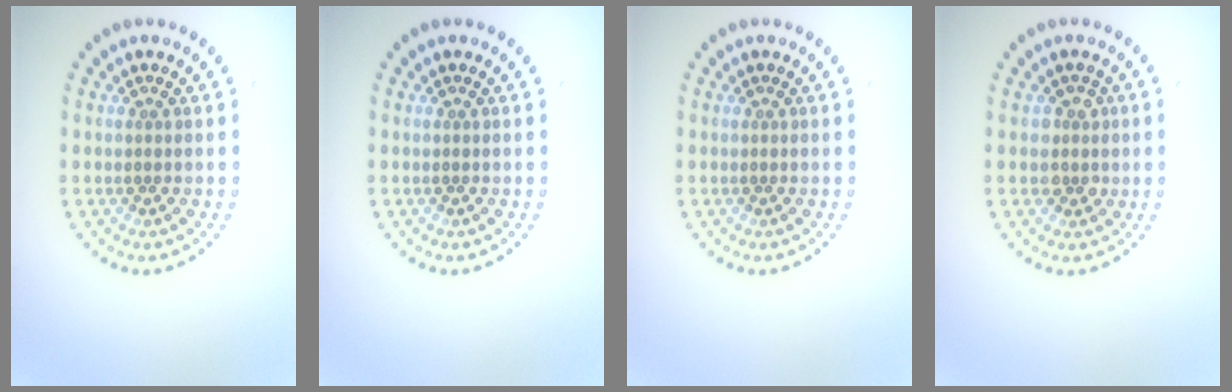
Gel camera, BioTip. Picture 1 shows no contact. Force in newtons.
{"total": 0.0}
{"total": 0.0}
{"total": 1.7, "press": 1.5, "slide": 0.8}